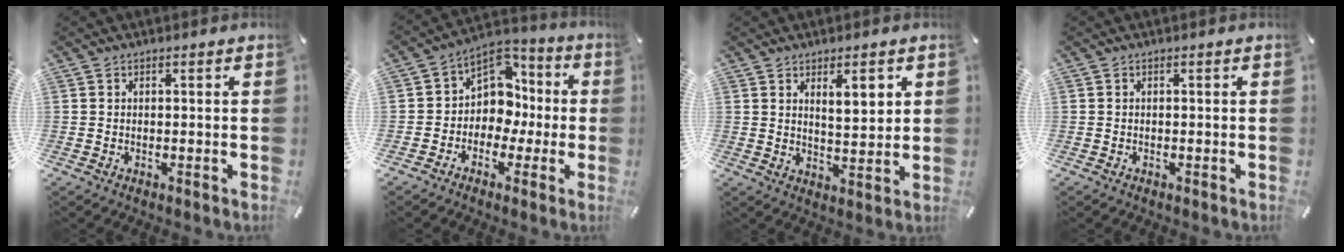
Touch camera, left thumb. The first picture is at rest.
{"total": 10.3, "force": [-0.4, 9.4, 4.1], "torque": [-0.070, -0.002, -0.003]}
{"total": 6.5, "force": [3.5, 2.8, 4.7], "torque": [-0.062, -0.016, 0.054]}
{"total": 0.0}